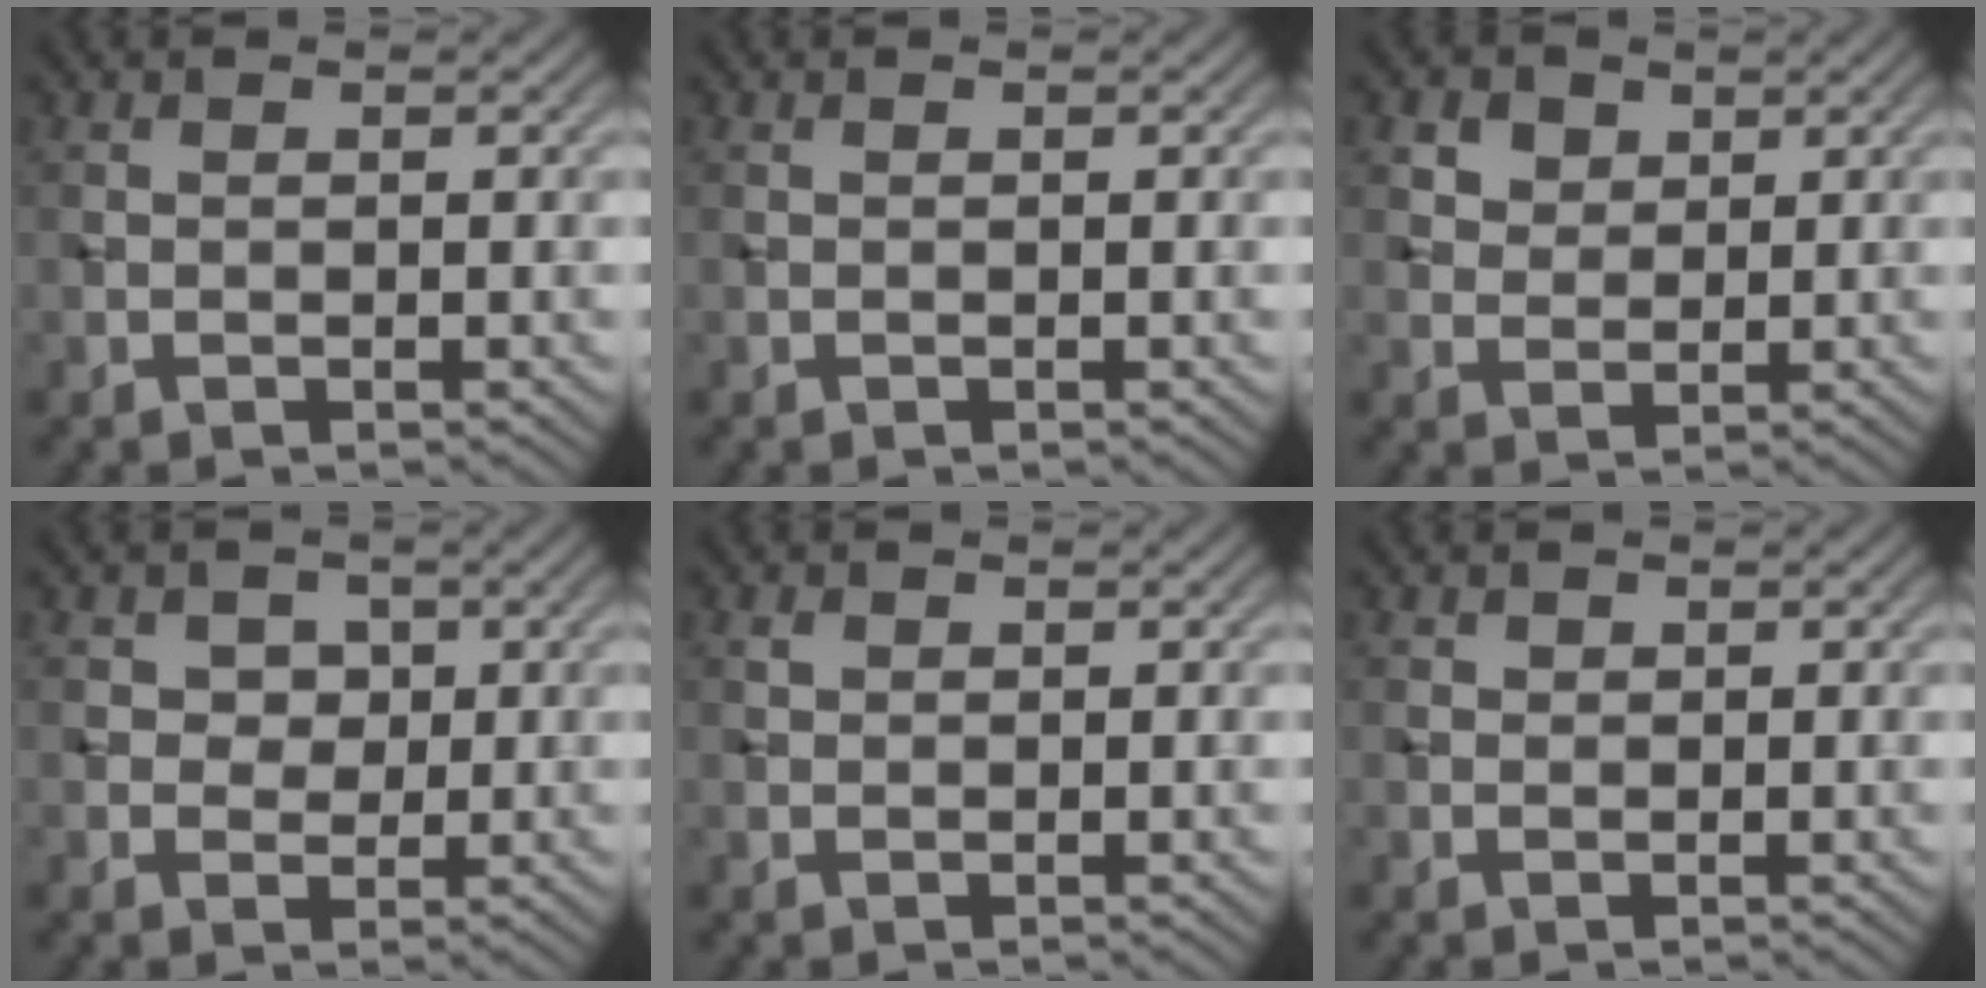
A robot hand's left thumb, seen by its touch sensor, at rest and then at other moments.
{"total": 0.0}
{"total": 3.8, "force": [2.2, 2.6, 1.6], "torque": [-0.043, -0.007, 0.048]}
{"total": 3.5, "force": [1.4, 2.9, 1.3], "torque": [-0.035, -0.011, 0.024]}
{"total": 0.9, "force": [0.5, 0.6, 0.4], "torque": [-0.008, -0.001, 0.010]}
{"total": 0.6, "force": [0.5, 0.4, 0.1], "torque": [-0.001, -0.002, 0.009]}